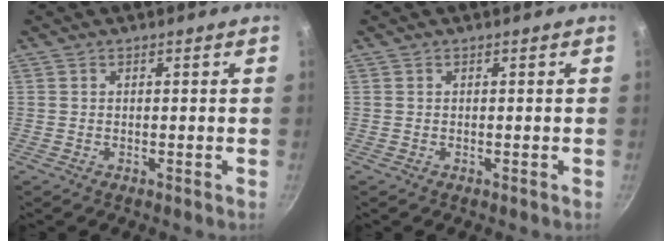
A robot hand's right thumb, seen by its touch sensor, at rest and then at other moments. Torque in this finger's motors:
{"motor_torque": [0.00, 0.00, 0.00, 0.00, 0.00]}